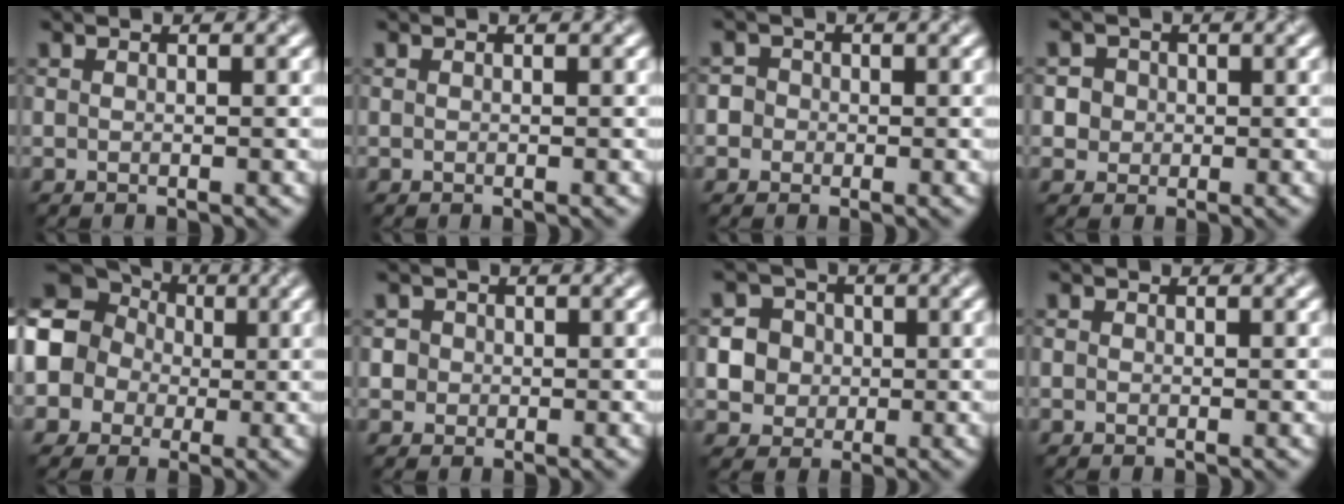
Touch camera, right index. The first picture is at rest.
{"total": 0.0}
{"total": 3.0, "force": [0.0, 2.8, 1.0], "torque": [0.009, 0.022, -0.029]}
{"total": 3.9, "force": [0.8, 3.6, 1.3], "torque": [-0.004, 0.022, 0.004]}
{"total": 11.2, "force": [1.0, 10.2, 4.5], "torque": [-0.118, 0.028, -0.026]}
{"total": 3.0, "force": [0.6, 2.8, 1.0], "torque": [0.000, 0.016, -0.003]}
{"total": 6.7, "force": [0.2, 6.5, 2.0], "torque": [-0.038, 0.030, -0.004]}
{"total": 0.5, "force": [-0.1, 0.5, 0.1], "torque": [0.003, -0.006, -0.003]}